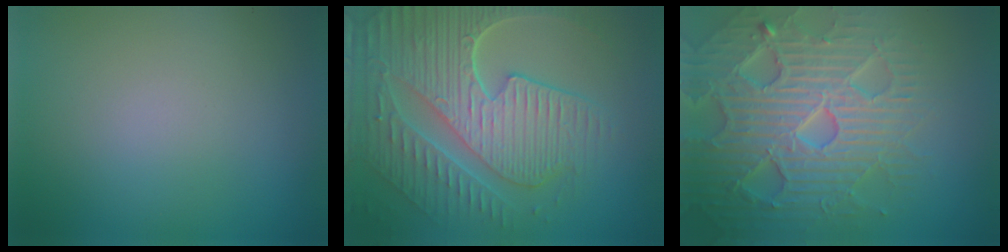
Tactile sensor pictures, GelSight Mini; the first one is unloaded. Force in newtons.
{"total": 9.1, "press": 6.5, "slide": 6.3}
{"total": 7.5, "press": 7.4, "slide": 1.4}